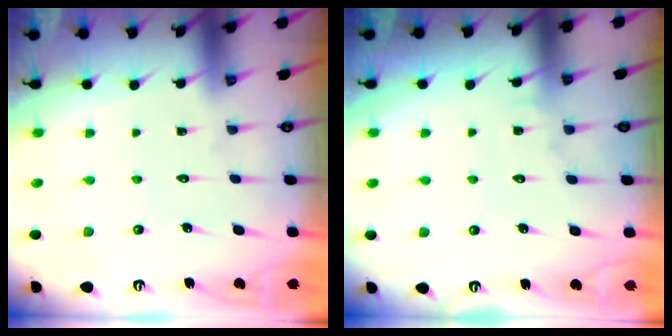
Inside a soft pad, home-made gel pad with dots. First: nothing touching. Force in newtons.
{"total": 5.6, "press": 5.5, "slide": 0.6}